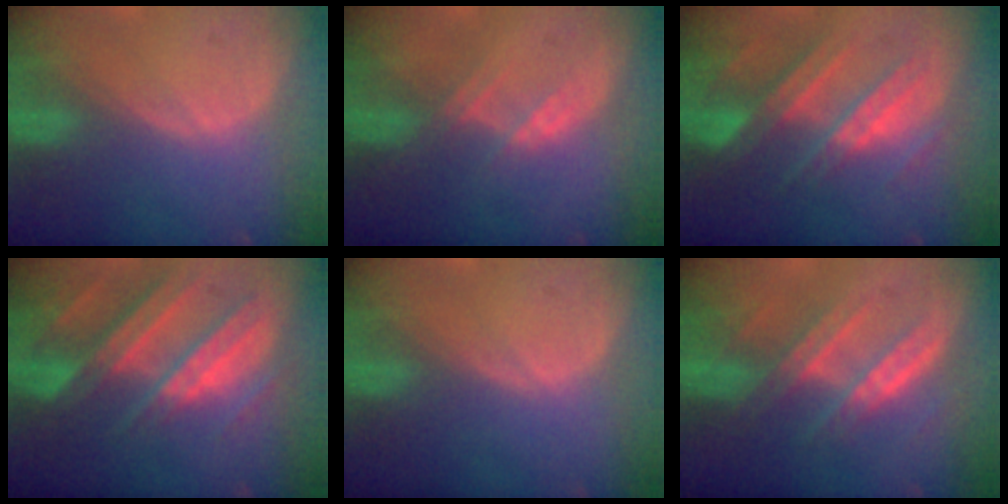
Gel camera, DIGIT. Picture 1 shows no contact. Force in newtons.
{"total": 2.3, "press": 2.3, "slide": 0.2}
{"total": 8.9, "press": 8.0, "slide": 4.0}
{"total": 10.4, "press": 9.2, "slide": 4.8}
{"total": 0.0}
{"total": 7.1, "press": 6.6, "slide": 2.6}